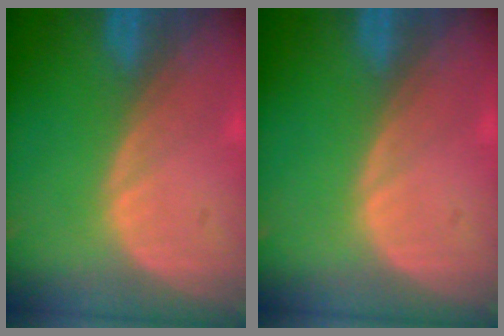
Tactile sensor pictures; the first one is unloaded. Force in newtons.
{"total": 0.0}